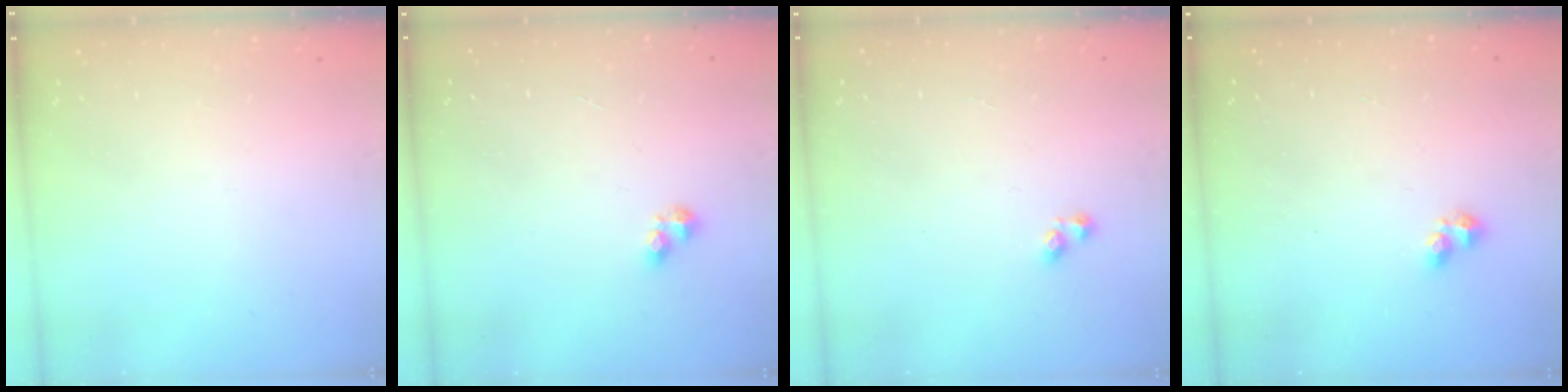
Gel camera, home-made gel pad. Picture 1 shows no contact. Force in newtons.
{"total": 3.0, "press": 2.9, "slide": 0.5}
{"total": 2.9, "press": 2.6, "slide": 1.3}
{"total": 1.8, "press": 1.7, "slide": 0.5}